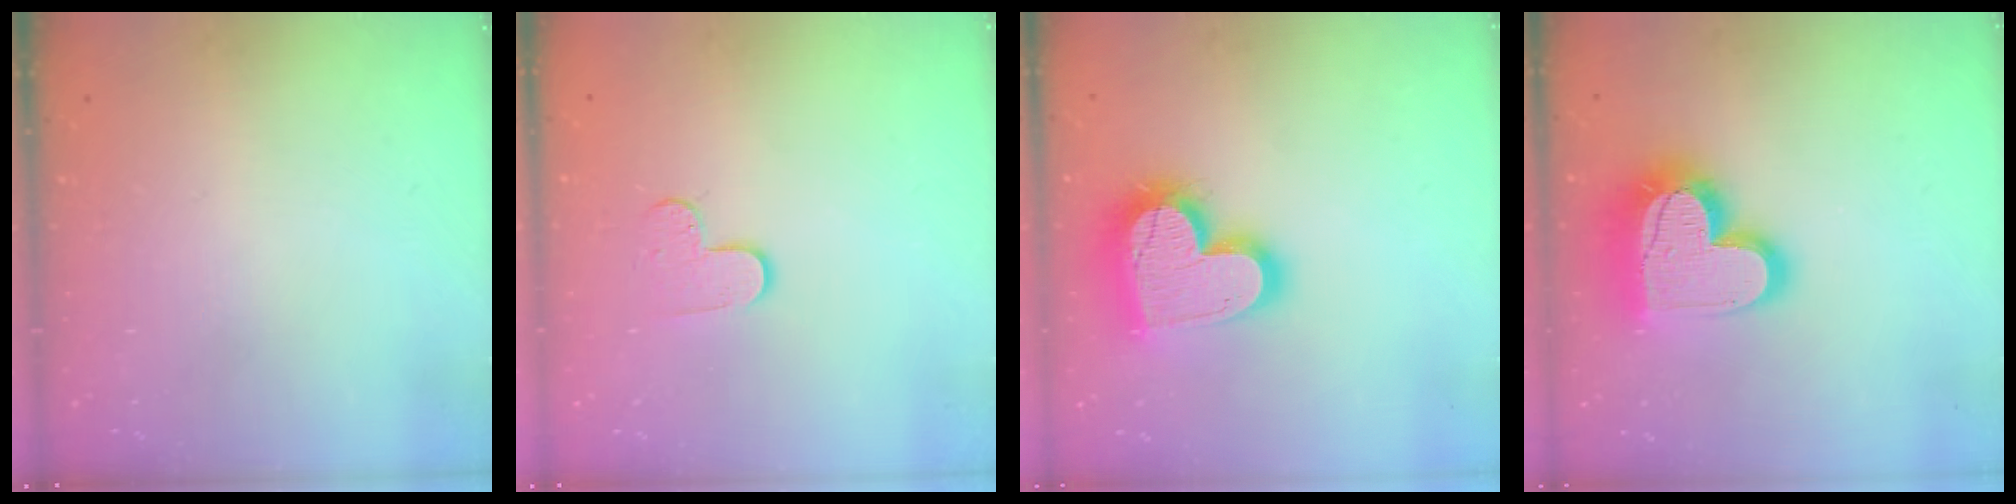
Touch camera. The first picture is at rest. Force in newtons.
{"total": 7.4, "press": 7.4, "slide": 0.7}
{"total": 20.1, "press": 20.1, "slide": 1.7}
{"total": 21.1, "press": 21.0, "slide": 1.9}